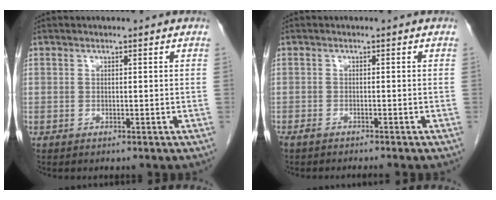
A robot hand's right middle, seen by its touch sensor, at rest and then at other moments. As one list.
[{"total": 3.1, "force": [-2.7, 0.3, 1.5], "torque": [-0.024, -0.007, -0.038]}]